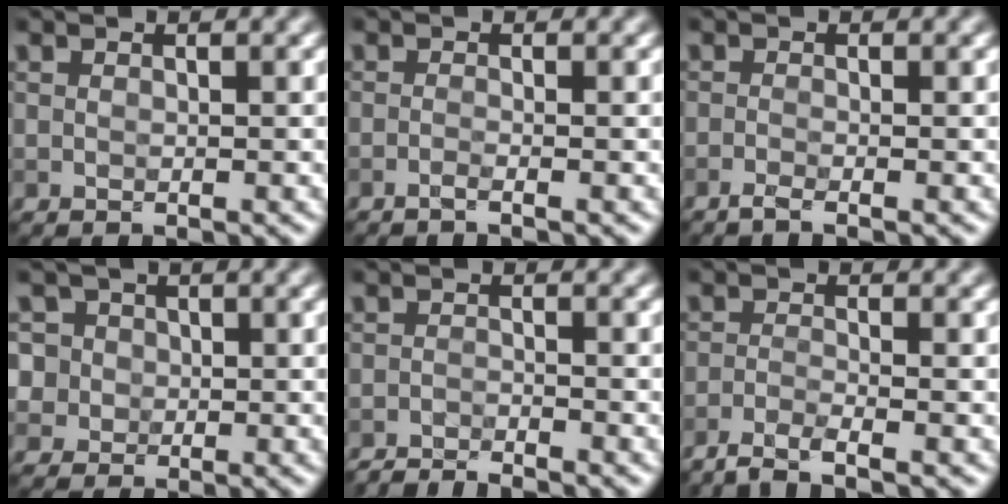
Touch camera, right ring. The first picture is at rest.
{"total": 0.9, "force": [-0.6, 0.1, 0.6], "torque": [-0.010, -0.001, -0.017]}
{"total": 1.2, "force": [-0.9, 0.1, 0.8], "torque": [-0.016, -0.002, -0.024]}
{"total": 6.4, "force": [1.3, 5.8, 2.2], "torque": [-0.037, 0.039, -0.011]}
{"total": 2.9, "force": [-2.9, 0.1, 0.5], "torque": [-0.012, -0.003, -0.057]}
{"total": 2.7, "force": [-2.2, 0.4, 1.6], "torque": [-0.033, -0.003, -0.055]}